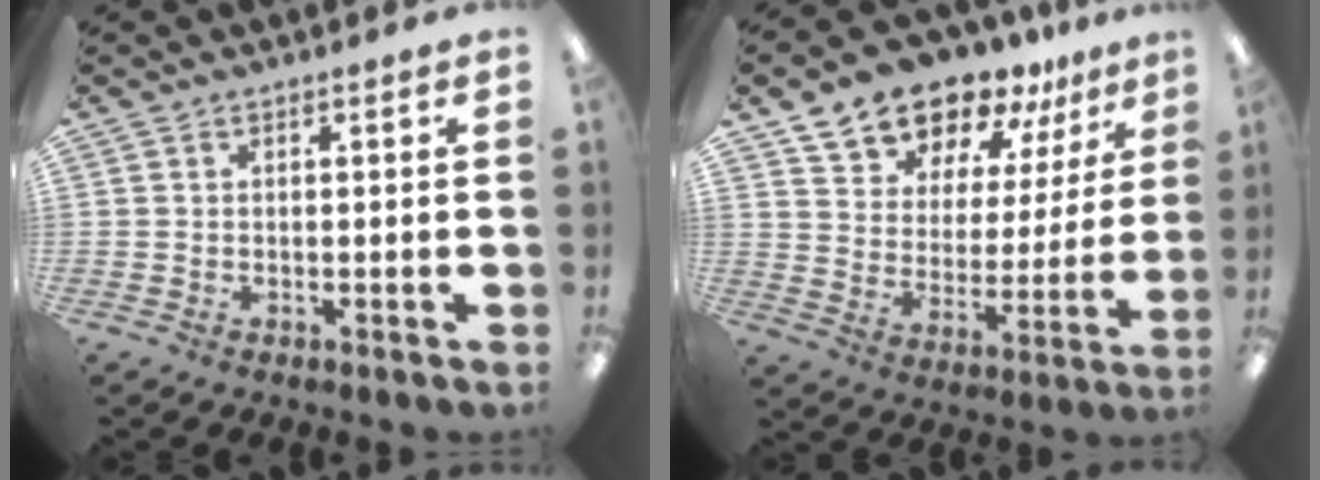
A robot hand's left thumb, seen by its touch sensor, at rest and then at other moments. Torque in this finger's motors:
{"motor_torque": [0.25, 0.31, 1.45, -1.33, 0.18]}